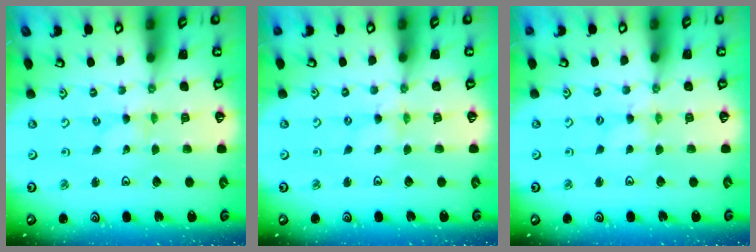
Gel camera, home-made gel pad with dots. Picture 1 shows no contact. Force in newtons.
{"total": 0.8, "press": 0.8, "slide": 0.2}
{"total": 1.7, "press": 1.7, "slide": 0.2}